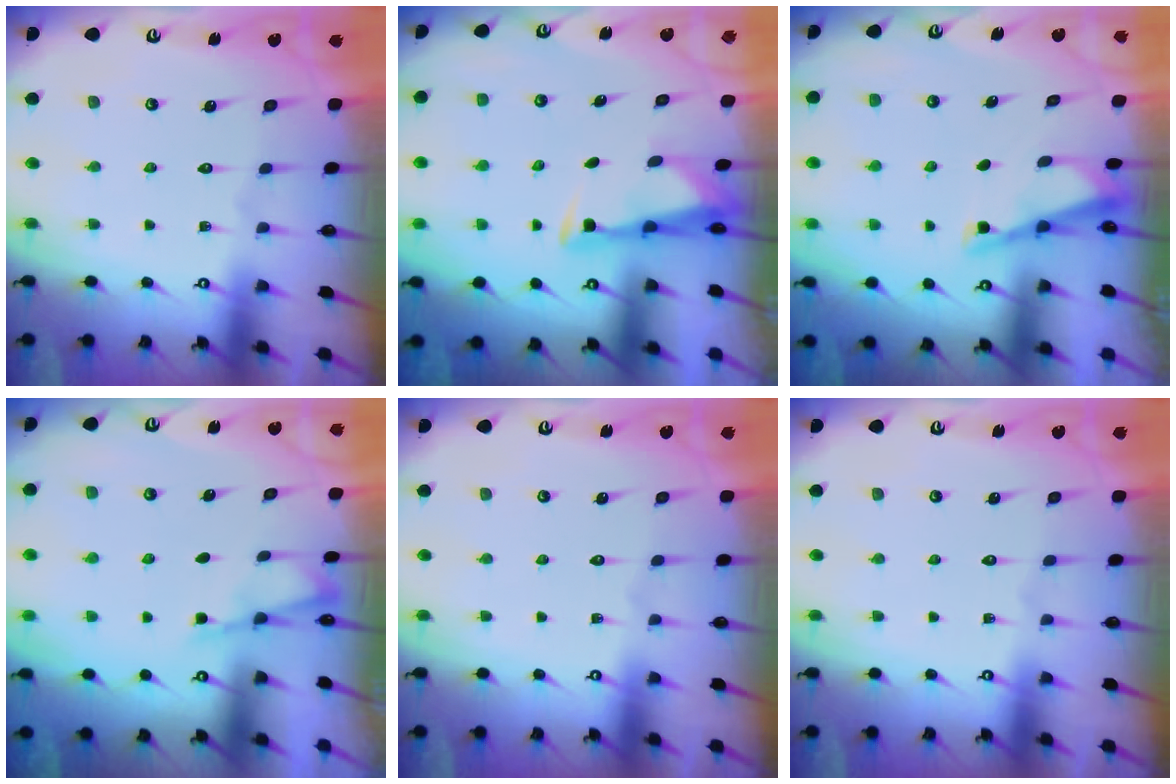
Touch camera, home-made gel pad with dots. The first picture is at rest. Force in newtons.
{"total": 3.5, "press": 3.4, "slide": 0.9}
{"total": 3.5, "press": 3.4, "slide": 0.4}
{"total": 2.8, "press": 2.8, "slide": 0.3}
{"total": 0.0}
{"total": 0.0}